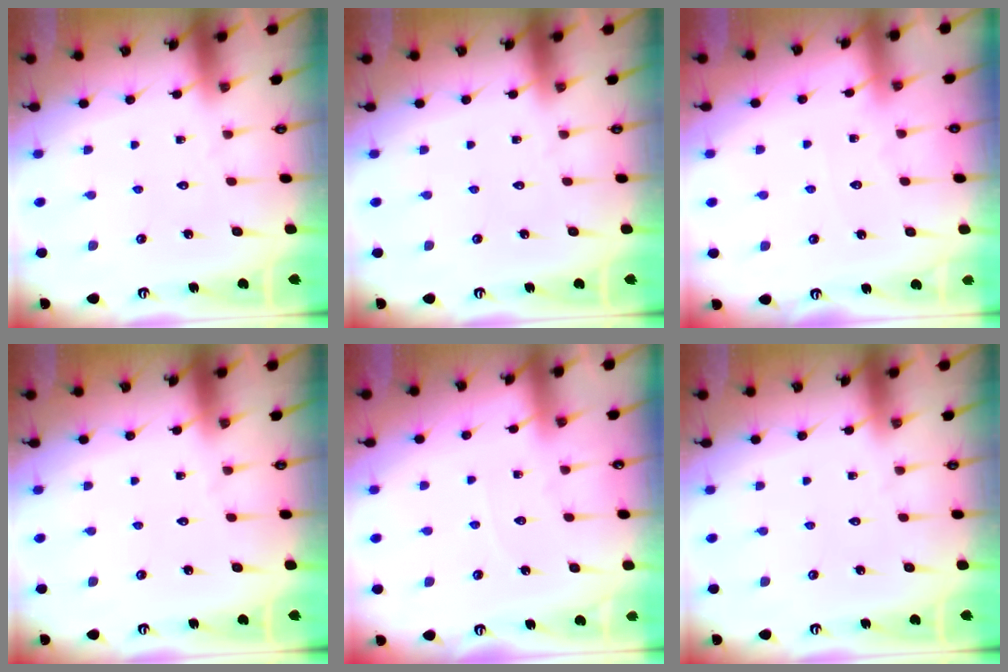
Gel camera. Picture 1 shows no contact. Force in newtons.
{"total": 0.0}
{"total": 3.6, "press": 3.6, "slide": 0.6}
{"total": 0.0}
{"total": 2.4, "press": 2.4, "slide": 0.4}
{"total": 0.0}